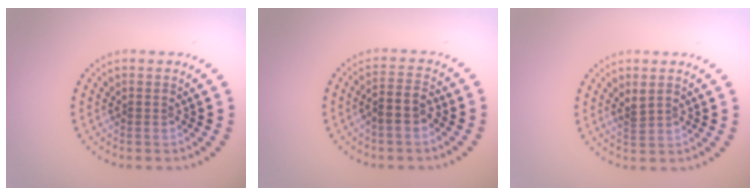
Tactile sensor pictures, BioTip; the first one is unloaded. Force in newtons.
{"total": 2.4, "press": 2.2, "slide": 1.0}
{"total": 1.2, "press": 1.1, "slide": 0.4}